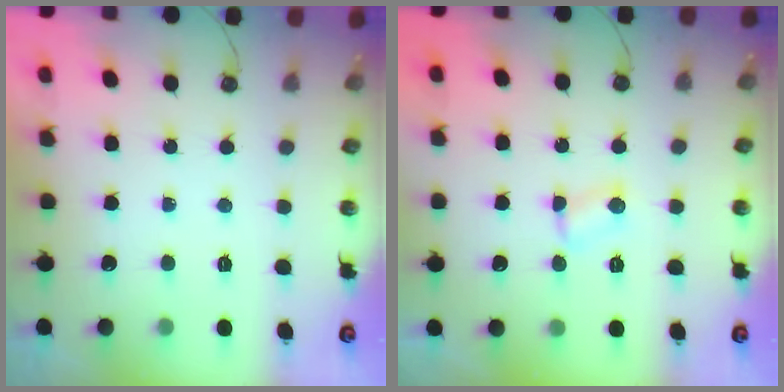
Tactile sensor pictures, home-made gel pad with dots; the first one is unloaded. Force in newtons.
{"total": 2.4, "press": 2.4, "slide": 0.4}